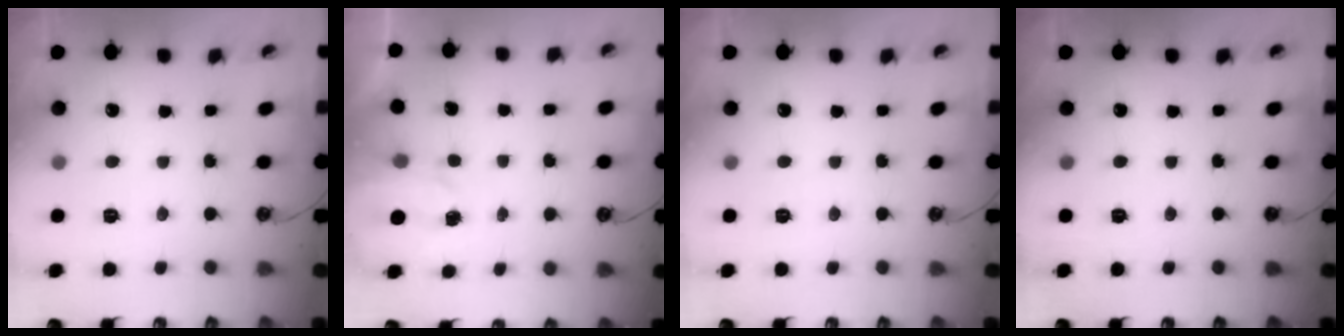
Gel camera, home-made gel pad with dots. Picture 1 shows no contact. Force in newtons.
{"total": 2.1, "press": 2.1, "slide": 0.4}
{"total": 0.0}
{"total": 0.0}